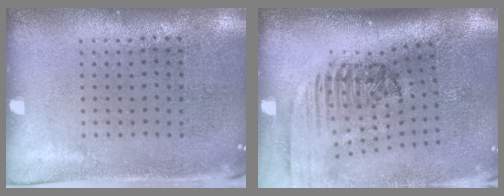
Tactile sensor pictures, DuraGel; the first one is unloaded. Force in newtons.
{"total": 2.4, "press": 1.7, "slide": 1.7}